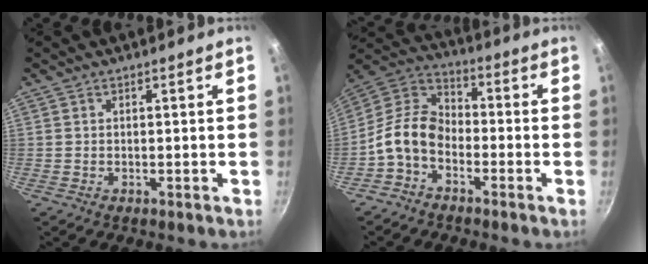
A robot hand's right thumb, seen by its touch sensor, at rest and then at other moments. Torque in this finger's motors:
{"motor_torque": [1.11, 1.71, 0.87, -0.79, 0.10]}